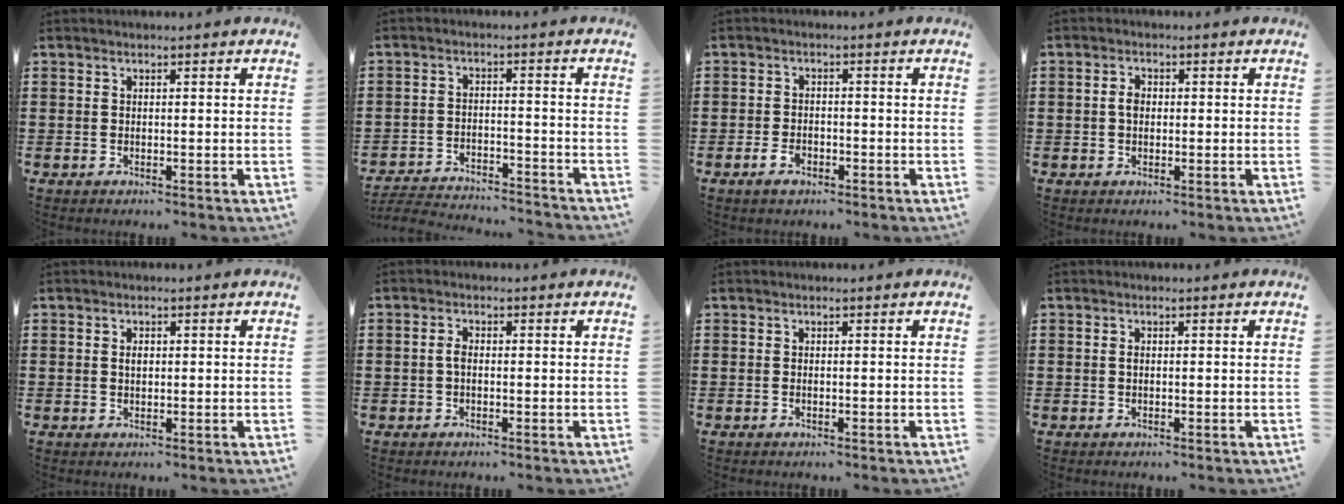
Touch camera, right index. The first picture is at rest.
{"total": 3.8, "force": [-3.7, 0.2, 0.6], "torque": [-0.022, 0.000, -0.080]}
{"total": 2.5, "force": [-1.4, 1.3, 1.6], "torque": [-0.033, -0.001, -0.025]}
{"total": 2.0, "force": [0.0, 1.4, 1.5], "torque": [-0.030, 0.008, -0.001]}
{"total": 1.3, "force": [0.2, 0.8, 1.0], "torque": [-0.023, 0.005, 0.003]}
{"total": 1.8, "force": [-0.3, 0.9, 1.5], "torque": [-0.037, -0.001, -0.008]}
{"total": 0.0}
{"total": 0.6, "force": [0.0, 0.4, 0.5], "torque": [-0.012, -0.001, 0.000]}